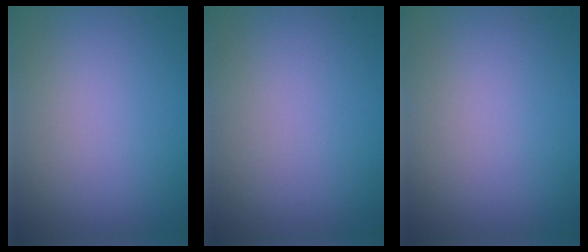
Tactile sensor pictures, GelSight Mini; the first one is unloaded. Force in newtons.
{"total": 0.0}
{"total": 0.0}